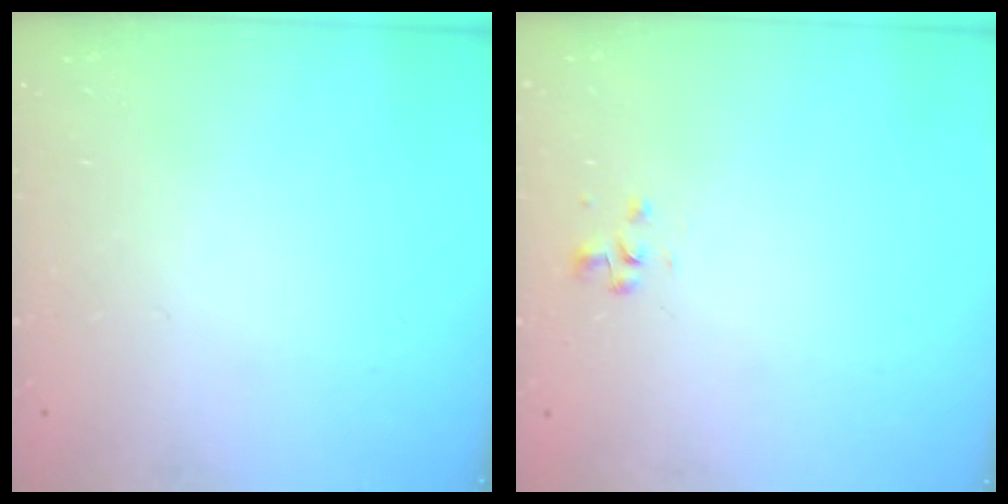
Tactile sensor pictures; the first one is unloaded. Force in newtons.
{"total": 1.7, "press": 1.6, "slide": 0.6}